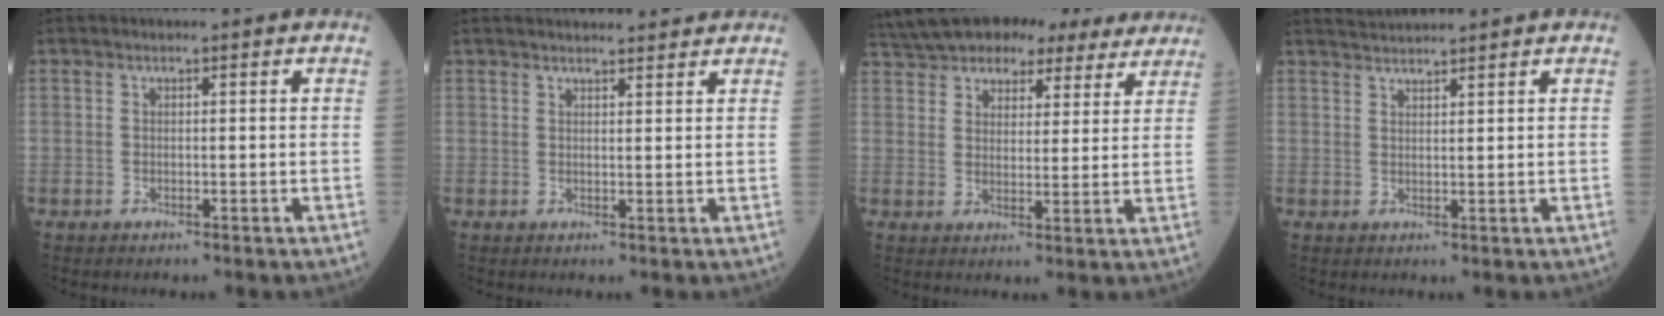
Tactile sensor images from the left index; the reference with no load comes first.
{"total": 7.8, "force": [7.4, 1.0, 2.2], "torque": [-0.026, 0.020, 0.089]}
{"total": 19.5, "force": [16.3, 8.0, 7.3], "torque": [-0.141, 0.050, 0.227]}
{"total": 4.0, "force": [3.9, -0.9, 0.6], "torque": [-0.013, 0.023, 0.071]}